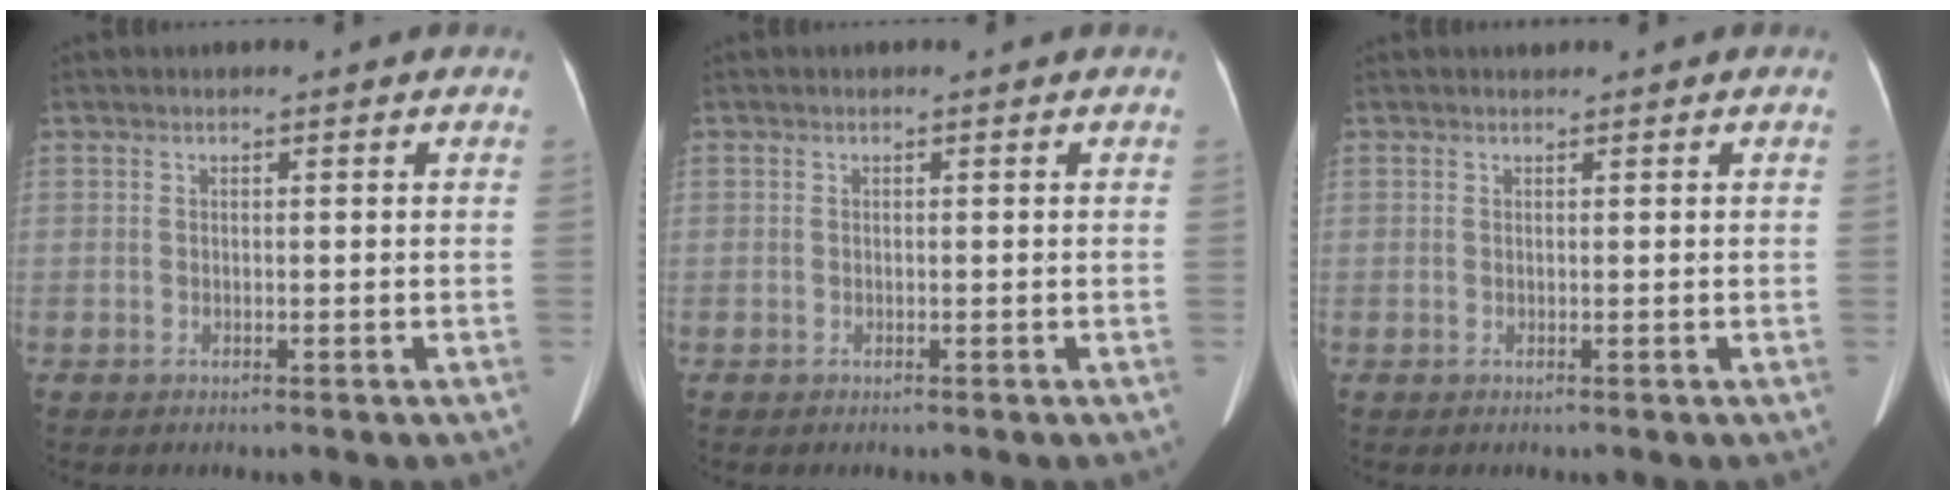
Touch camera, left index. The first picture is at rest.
{"total": 0.0}
{"total": 0.0}